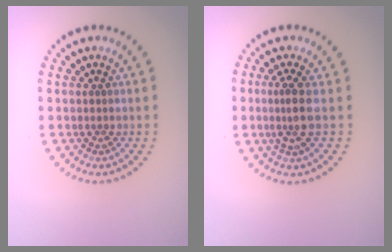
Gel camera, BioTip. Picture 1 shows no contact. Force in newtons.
{"total": 2.6, "press": 1.8, "slide": 1.9}